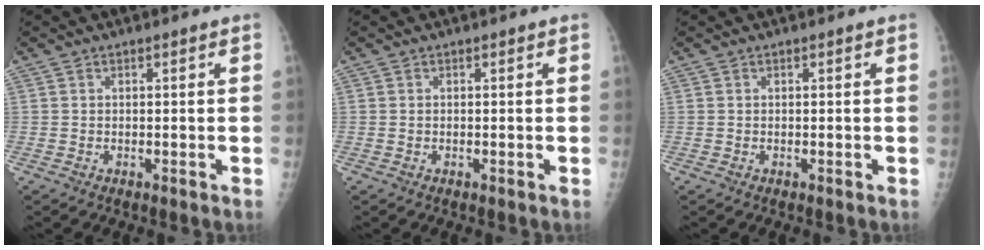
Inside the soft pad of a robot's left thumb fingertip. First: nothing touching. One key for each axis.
{"total": 0.0}
{"total": 0.0}